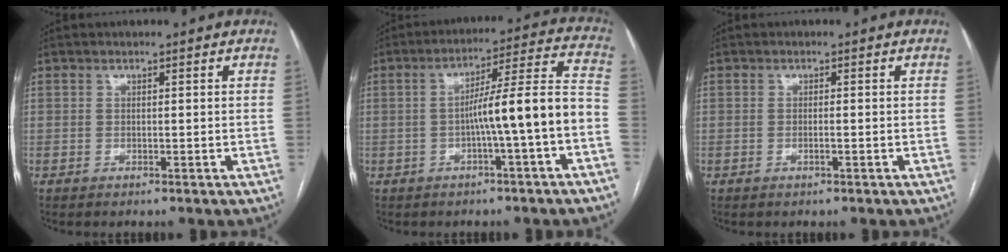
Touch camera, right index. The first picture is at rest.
{"total": 11.2, "force": [-3.1, -0.7, 10.7], "torque": [-0.159, 0.029, -0.047]}
{"total": 0.8, "force": [-0.3, 0.0, 0.7], "torque": [-0.015, 0.000, -0.005]}